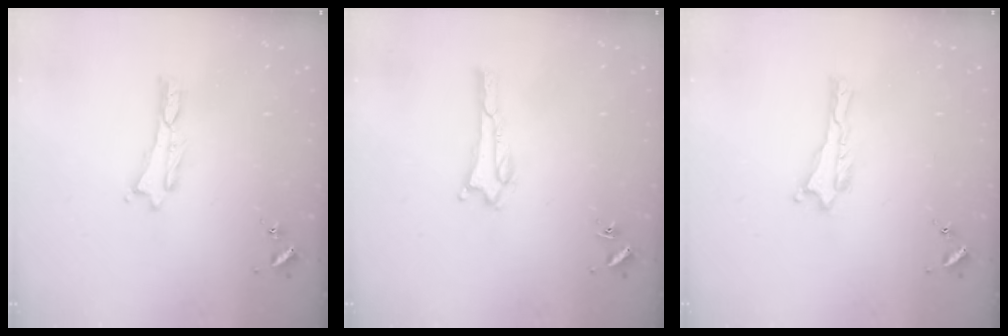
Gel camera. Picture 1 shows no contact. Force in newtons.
{"total": 1.1, "press": 1.0, "slide": 0.1}
{"total": 0.0}